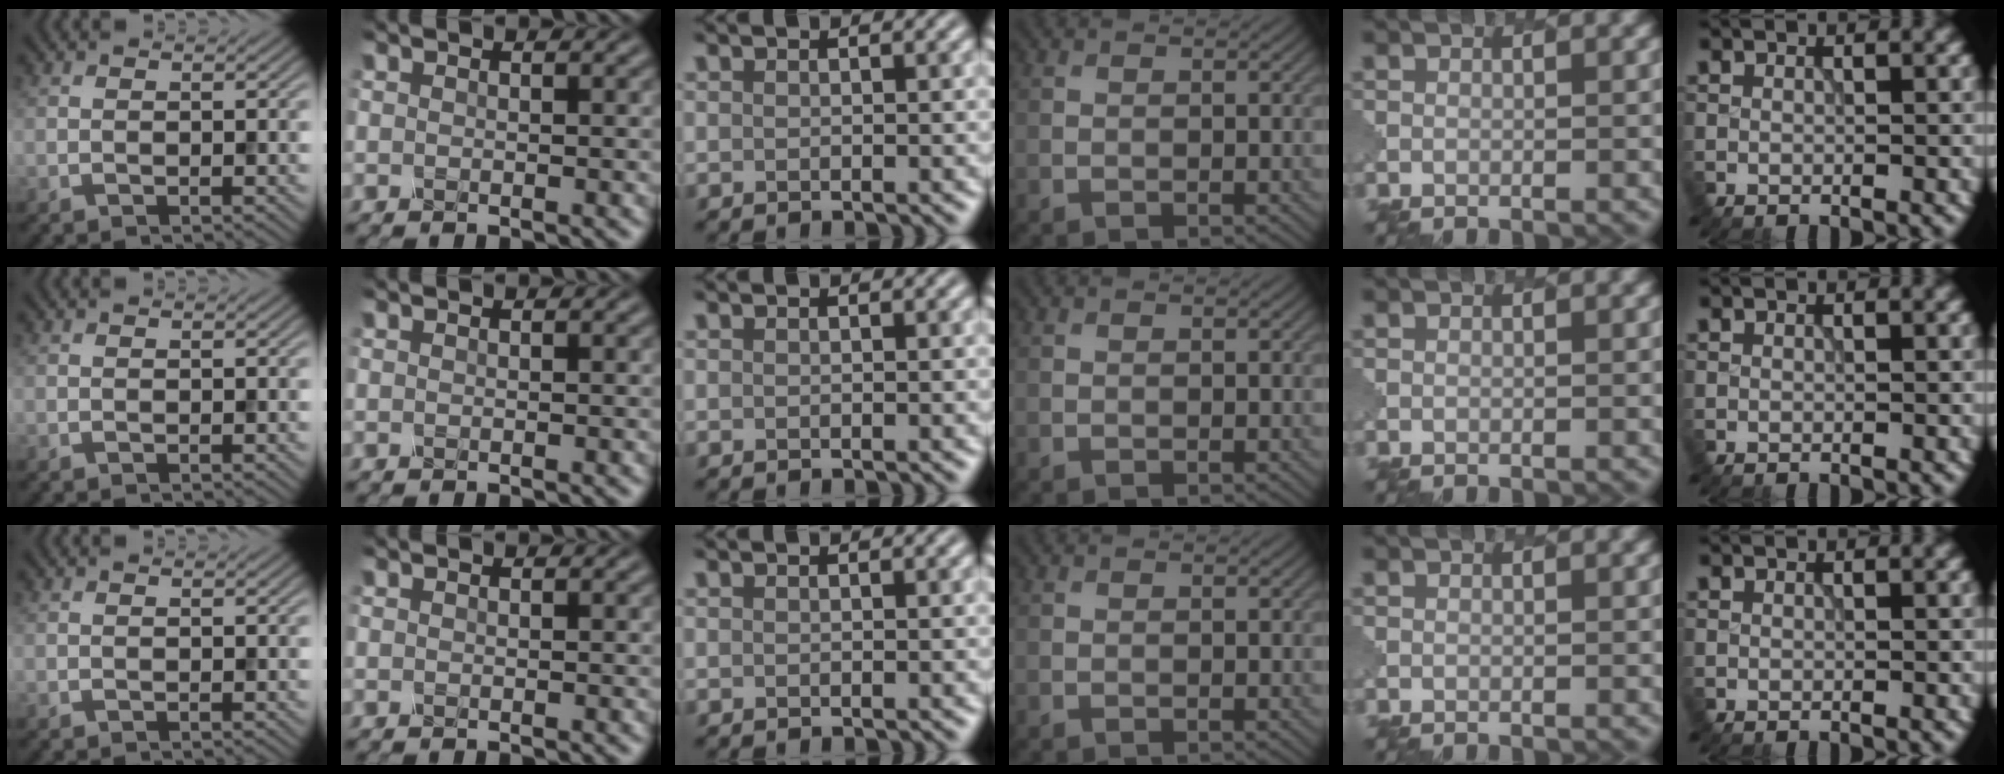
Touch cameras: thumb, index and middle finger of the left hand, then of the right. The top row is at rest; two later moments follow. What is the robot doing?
{"motion": "dispense", "object": "spray bottle"}